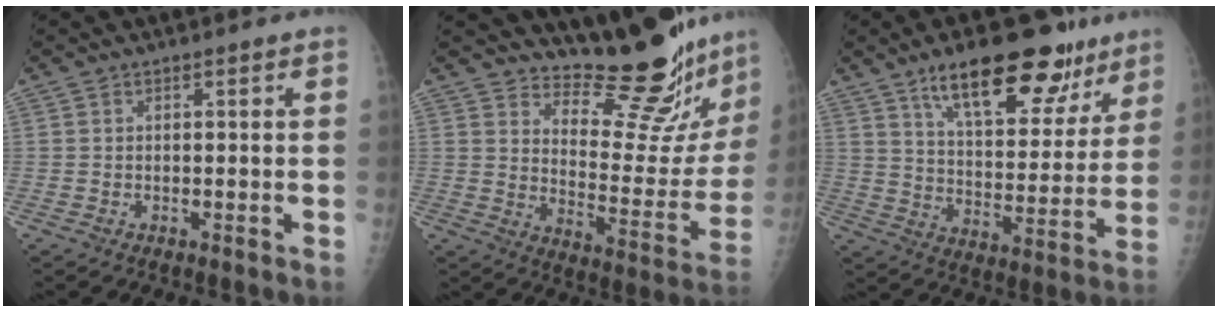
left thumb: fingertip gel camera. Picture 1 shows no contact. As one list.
[{"total": 19.0, "force": [17.5, 3.5, 6.7], "torque": [-0.054, -0.167, 0.239]}, {"total": 20.8, "force": [13.3, 8.7, 13.4], "torque": [-0.149, -0.052, 0.209]}]